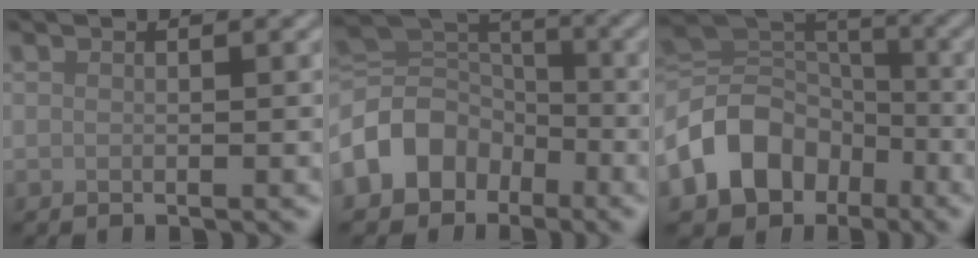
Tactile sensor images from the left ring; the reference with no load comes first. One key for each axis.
{"total": 7.2, "fx": -3.7, "fy": 5.5, "fz": 2.9, "tx": -0.050, "ty": 0.008, "tz": -0.086}
{"total": 9.0, "fx": -4.3, "fy": 6.8, "fz": 4.0, "tx": -0.069, "ty": 0.003, "tz": -0.091}